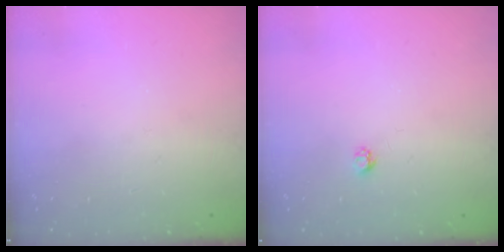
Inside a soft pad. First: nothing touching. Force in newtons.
{"total": 2.7, "press": 2.7, "slide": 0.4}